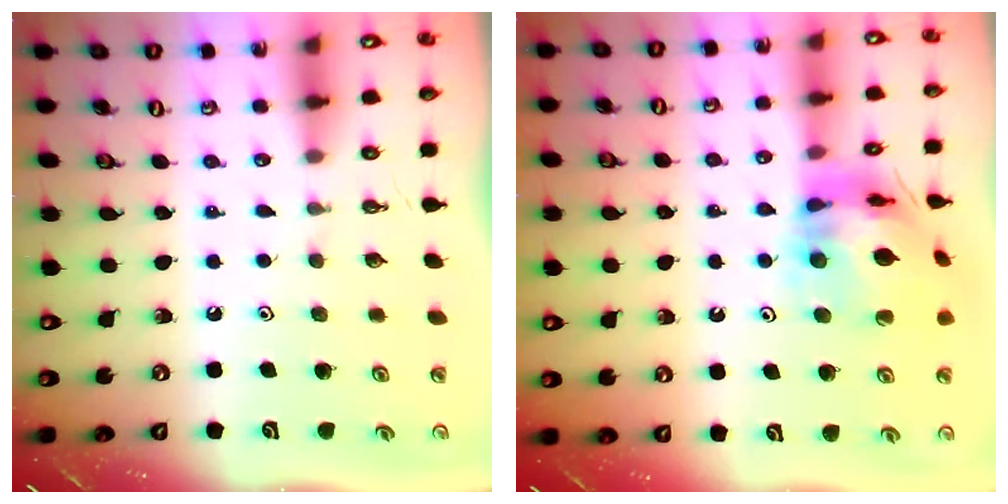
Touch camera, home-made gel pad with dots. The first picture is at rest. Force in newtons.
{"total": 16.5, "press": 16.4, "slide": 2.0}